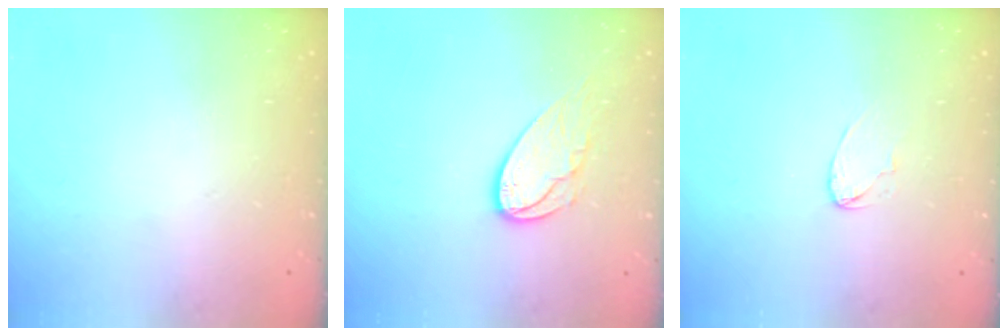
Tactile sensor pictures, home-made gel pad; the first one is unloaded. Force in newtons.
{"total": 10.1, "press": 10.1, "slide": 0.6}
{"total": 2.5, "press": 2.5, "slide": 0.2}